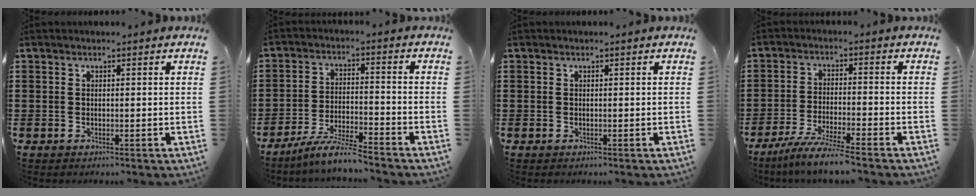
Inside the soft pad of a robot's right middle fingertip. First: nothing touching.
{"total": 6.3, "force": [-5.7, -0.1, 2.6], "torque": [-0.062, -0.012, -0.111]}
{"total": 0.0}
{"total": 6.0, "force": [-5.3, -0.5, 2.7], "torque": [-0.062, -0.020, -0.102]}